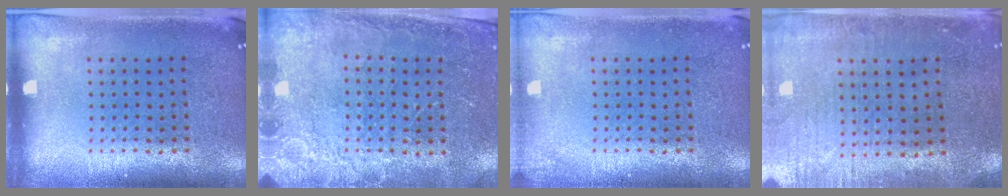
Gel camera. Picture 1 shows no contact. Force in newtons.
{"total": 2.5, "press": 2.5, "slide": 0.5}
{"total": 0.9, "press": 0.9, "slide": 0.1}
{"total": 0.6, "press": 0.4, "slide": 0.4}